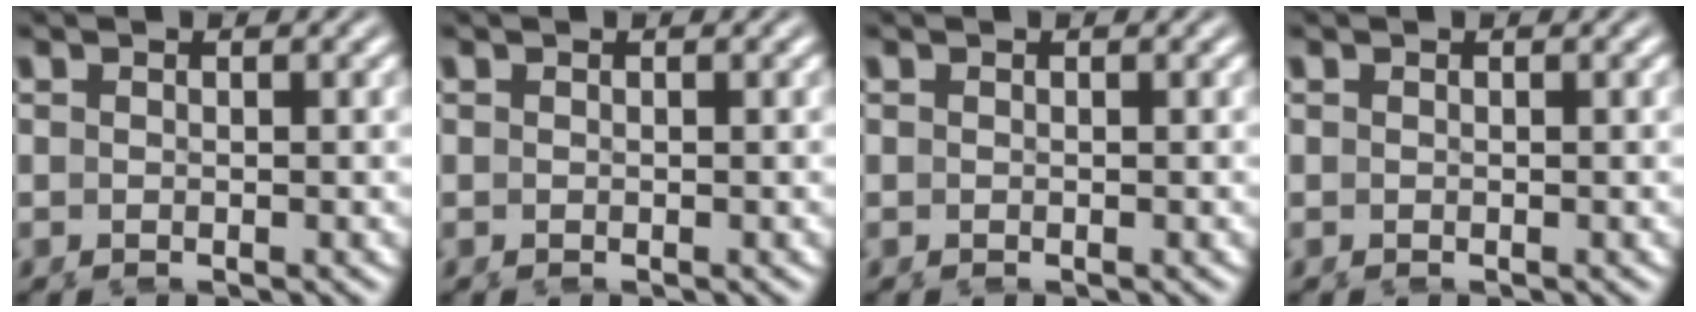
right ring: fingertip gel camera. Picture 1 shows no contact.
{"total": 0.0}
{"total": 0.0}
{"total": 0.0}